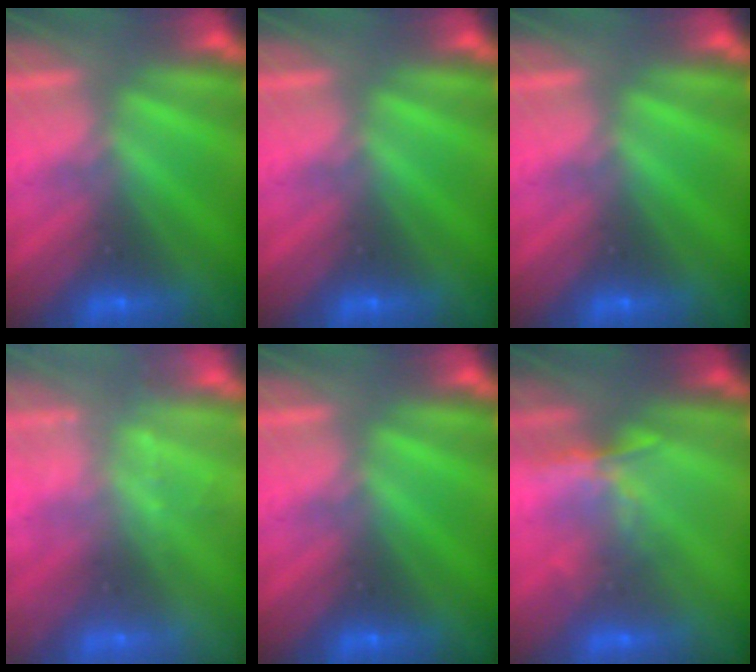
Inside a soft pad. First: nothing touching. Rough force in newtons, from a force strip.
{"total": 0.0}
{"total": 0.0}
{"total": 2.4}
{"total": 0.0}
{"total": 2.4}